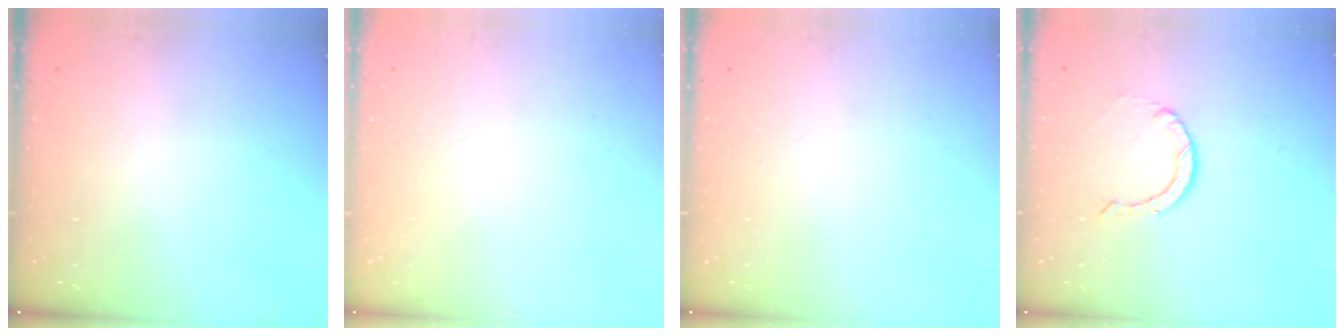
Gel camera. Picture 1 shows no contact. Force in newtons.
{"total": 2.7, "press": 2.7, "slide": 0.2}
{"total": 0.0}
{"total": 0.9, "press": 0.9, "slide": 0.1}